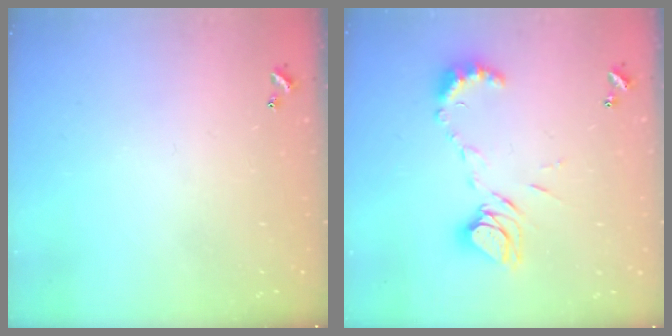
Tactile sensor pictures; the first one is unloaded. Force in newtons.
{"total": 11.4, "press": 11.4, "slide": 1.0}